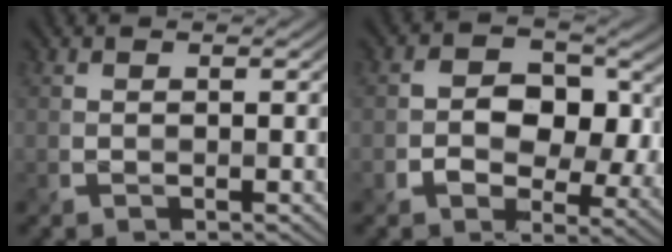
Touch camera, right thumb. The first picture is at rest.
{"total": 9.9, "force": [0.5, 7.4, 6.5], "torque": [-0.094, -0.014, -0.002]}